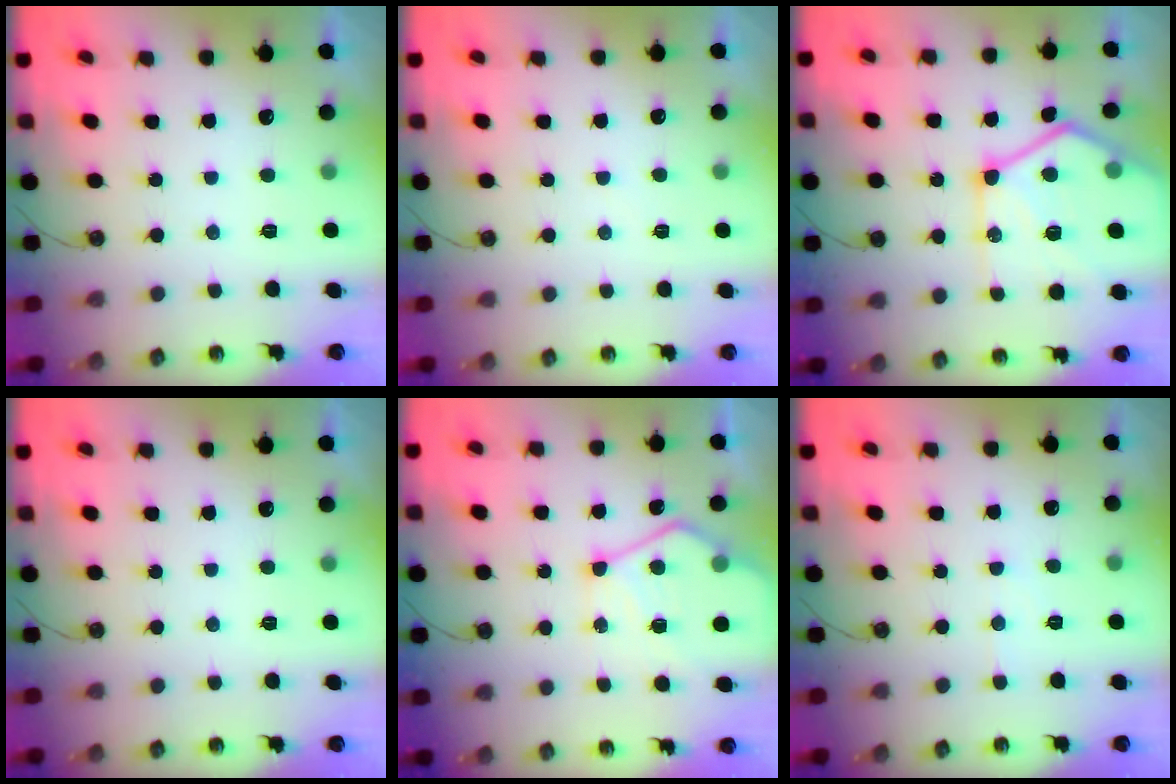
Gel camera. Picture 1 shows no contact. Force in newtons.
{"total": 3.6, "press": 3.6, "slide": 0.6}
{"total": 21.5, "press": 21.4, "slide": 2.4}
{"total": 0.0}
{"total": 13.6, "press": 13.6, "slide": 1.2}
{"total": 3.9, "press": 3.9, "slide": 0.6}